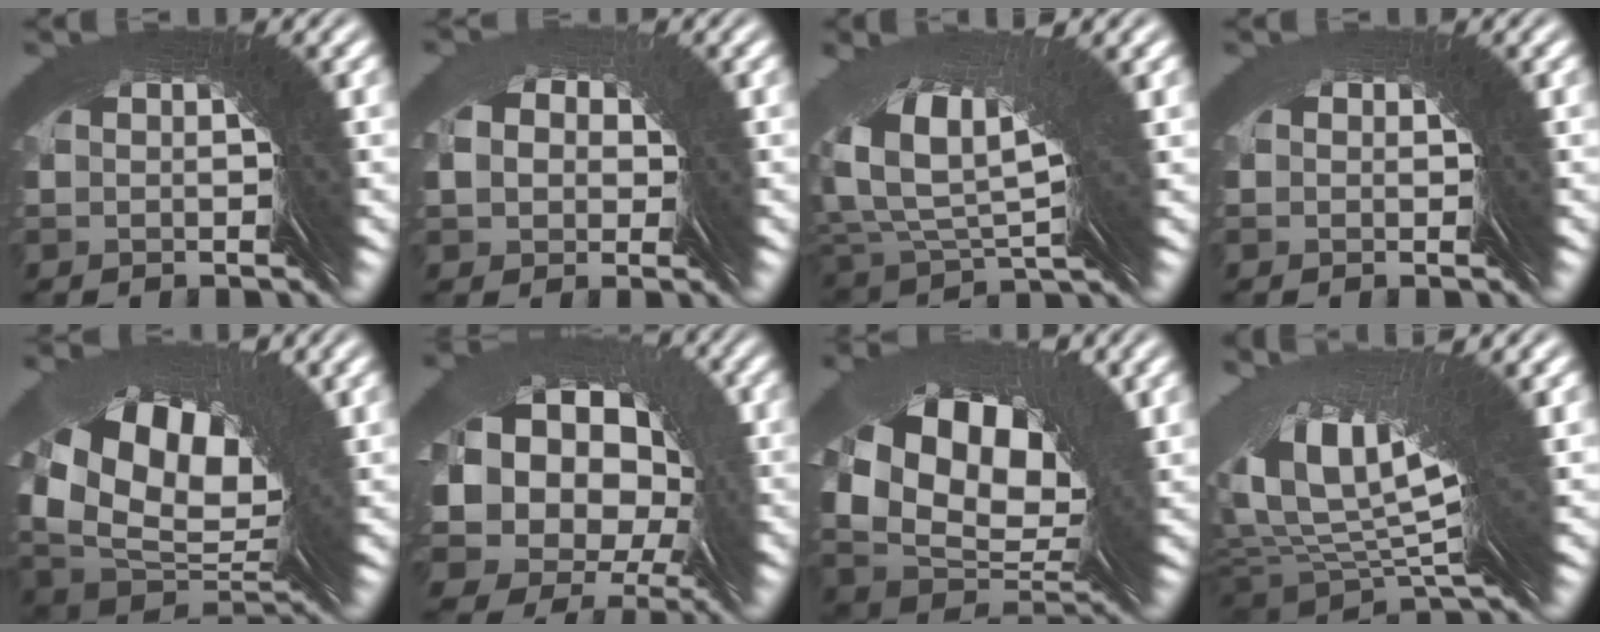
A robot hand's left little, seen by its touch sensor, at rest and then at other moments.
{"total": 3.3, "force": [1.3, 2.9, 0.4], "torque": [-0.013, 0.005, 0.020]}
{"total": 3.8, "force": [1.4, 0.6, 3.4], "torque": [-0.073, 0.011, 0.028]}
{"total": 0.9, "force": [0.3, 0.3, -0.8], "torque": [0.006, -0.001, 0.007]}
{"total": 7.5, "force": [0.6, 4.8, 5.8], "torque": [-0.098, -0.010, 0.011]}
{"total": 10.4, "force": [2.1, 9.9, 2.7], "torque": [-0.114, -0.014, 0.031]}
{"total": 7.1, "force": [0.8, 4.9, 5.1], "torque": [-0.070, 0.006, 0.009]}
{"total": 7.2, "force": [2.7, 0.7, 6.6], "torque": [-0.114, 0.035, 0.036]}